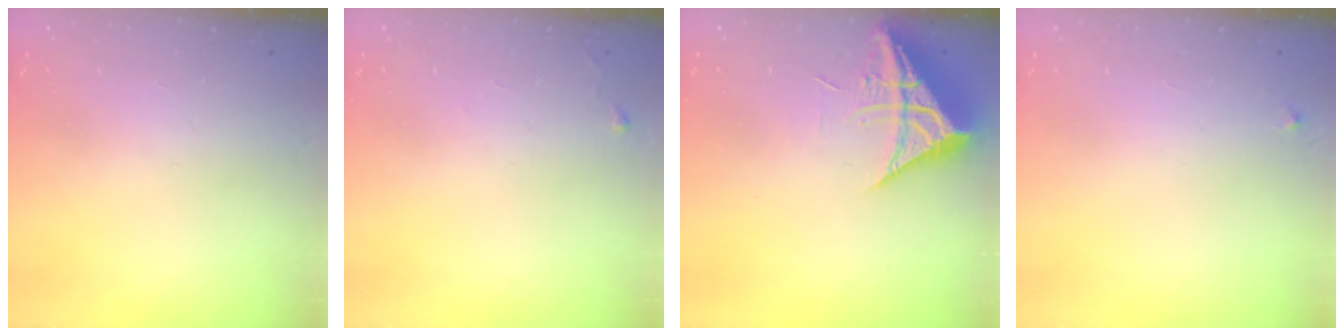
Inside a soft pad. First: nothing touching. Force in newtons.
{"total": 3.3, "press": 3.3, "slide": 0.5}
{"total": 9.4, "press": 9.3, "slide": 1.0}
{"total": 2.3, "press": 2.3, "slide": 0.2}